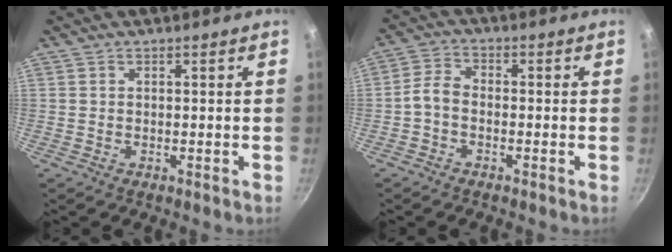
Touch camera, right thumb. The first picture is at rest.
{"total": 4.4, "force": [-1.3, 2.8, 3.2], "torque": [-0.061, 0.020, -0.034]}